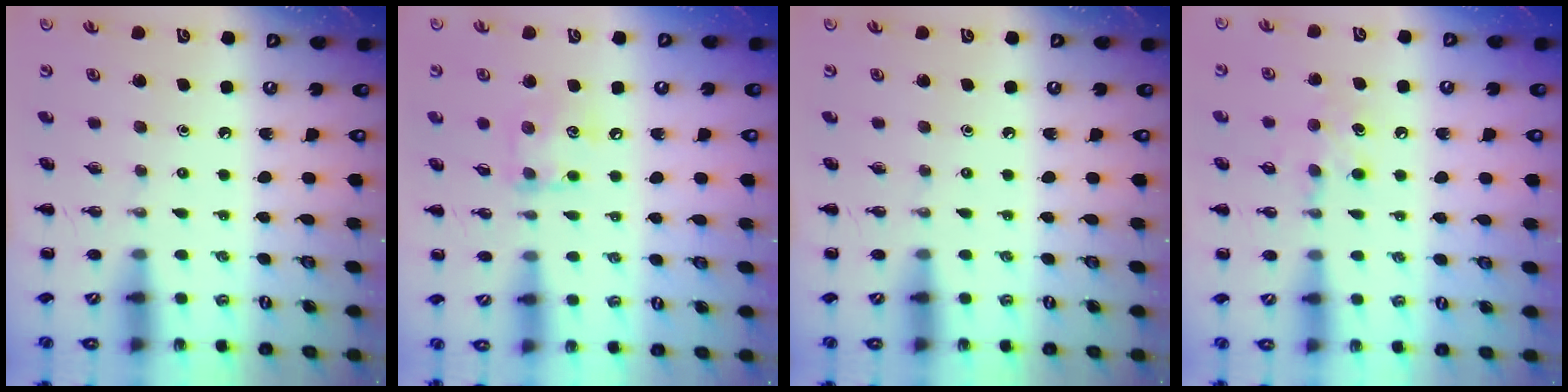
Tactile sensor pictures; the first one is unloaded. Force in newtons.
{"total": 8.9, "press": 8.9, "slide": 0.6}
{"total": 0.0}
{"total": 9.1, "press": 8.9, "slide": 2.0}